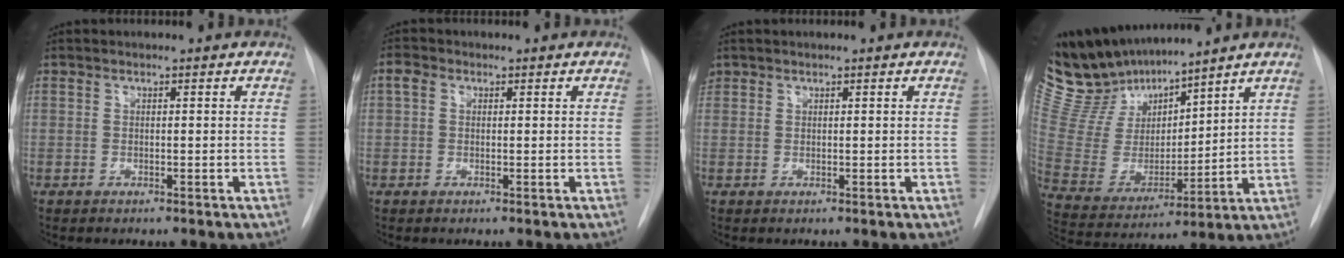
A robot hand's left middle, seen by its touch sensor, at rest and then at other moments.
{"total": 1.8, "force": [0.5, 1.4, 1.0], "torque": [-0.024, 0.015, 0.008]}
{"total": 0.9, "force": [0.6, 0.7, 0.0], "torque": [0.001, 0.013, 0.010]}
{"total": 15.4, "force": [14.2, 3.6, 4.8], "torque": [-0.110, 0.002, 0.289]}